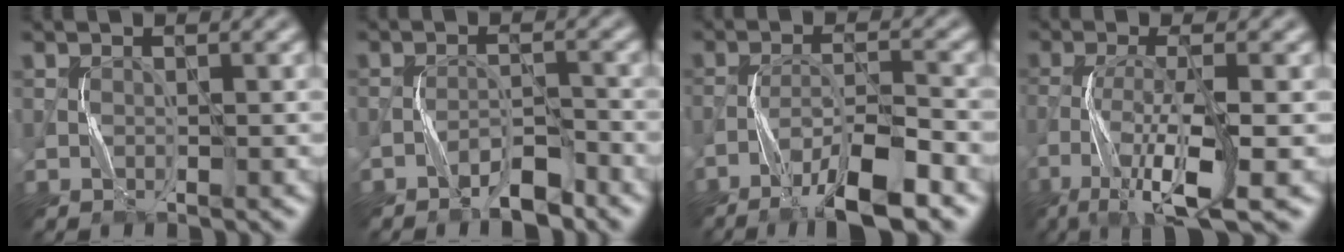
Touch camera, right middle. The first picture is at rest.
{"total": 2.9, "force": [-2.3, 0.6, 1.6], "torque": [-0.026, 0.009, -0.044]}
{"total": 7.5, "force": [-5.0, 1.4, 5.5], "torque": [-0.095, 0.004, -0.086]}
{"total": 7.5, "force": [-3.7, 1.5, 6.4], "torque": [-0.126, -0.005, -0.075]}